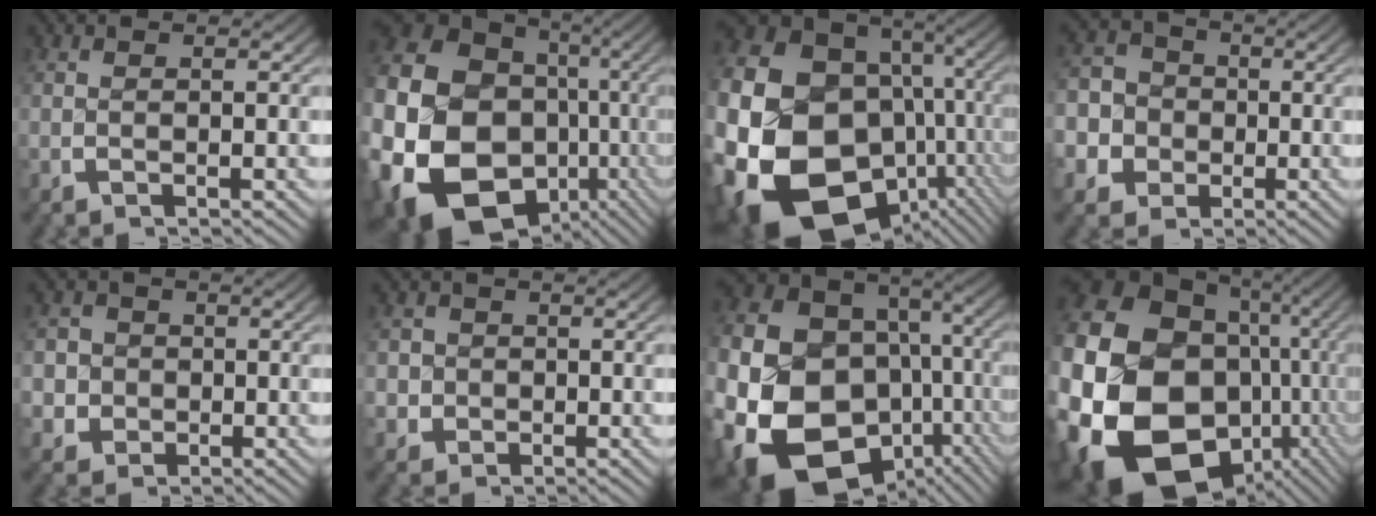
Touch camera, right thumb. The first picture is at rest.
{"total": 24.1, "force": [-4.2, 18.0, 15.5], "torque": [-0.367, -0.091, -0.031]}
{"total": 26.3, "force": [-4.4, 19.5, 17.2], "torque": [-0.379, -0.084, -0.043]}
{"total": 11.4, "force": [-1.8, 10.3, 4.6], "torque": [-0.114, -0.036, -0.034]}
{"total": 6.1, "force": [-0.7, 5.7, 2.0], "torque": [-0.046, -0.022, -0.007]}
{"total": 3.8, "force": [-0.2, 3.7, 1.0], "torque": [-0.028, -0.012, -0.001]}
{"total": 23.2, "force": [-5.0, 17.0, 15.0], "torque": [-0.333, -0.083, -0.051]}
{"total": 27.1, "force": [-4.5, 20.0, 17.8], "torque": [-0.379, -0.084, -0.041]}